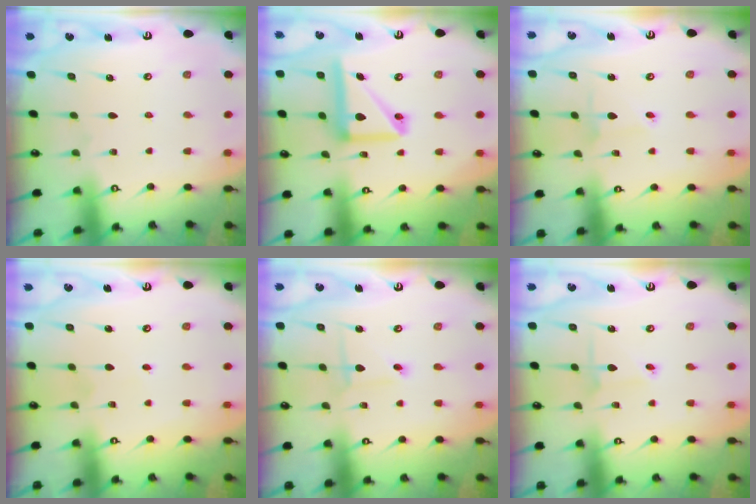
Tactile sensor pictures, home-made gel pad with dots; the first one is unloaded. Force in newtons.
{"total": 13.9, "press": 13.8, "slide": 1.5}
{"total": 1.9, "press": 1.9, "slide": 0.1}
{"total": 2.9, "press": 2.9, "slide": 0.2}
{"total": 1.6, "press": 1.6, "slide": 0.2}
{"total": 2.0, "press": 2.0, "slide": 0.3}